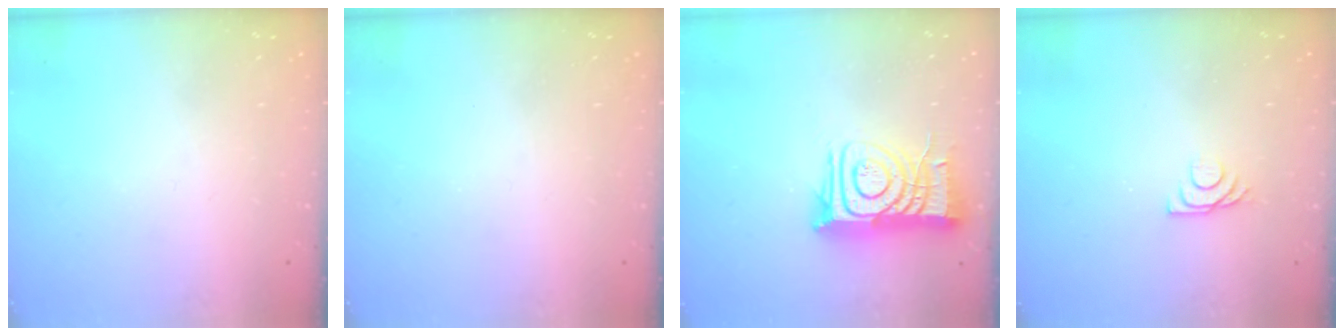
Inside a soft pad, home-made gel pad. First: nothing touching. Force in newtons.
{"total": 0.0}
{"total": 12.7, "press": 12.7, "slide": 1.2}
{"total": 5.3, "press": 5.3, "slide": 0.6}